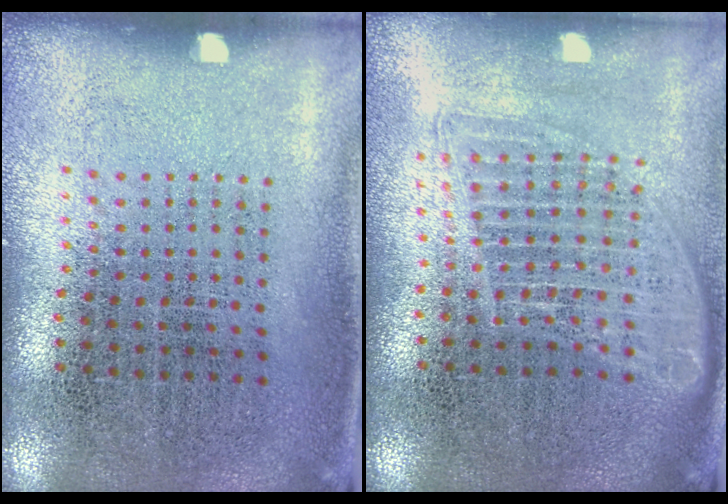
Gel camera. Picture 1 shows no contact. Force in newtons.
{"total": 1.6, "press": 1.4, "slide": 0.8}